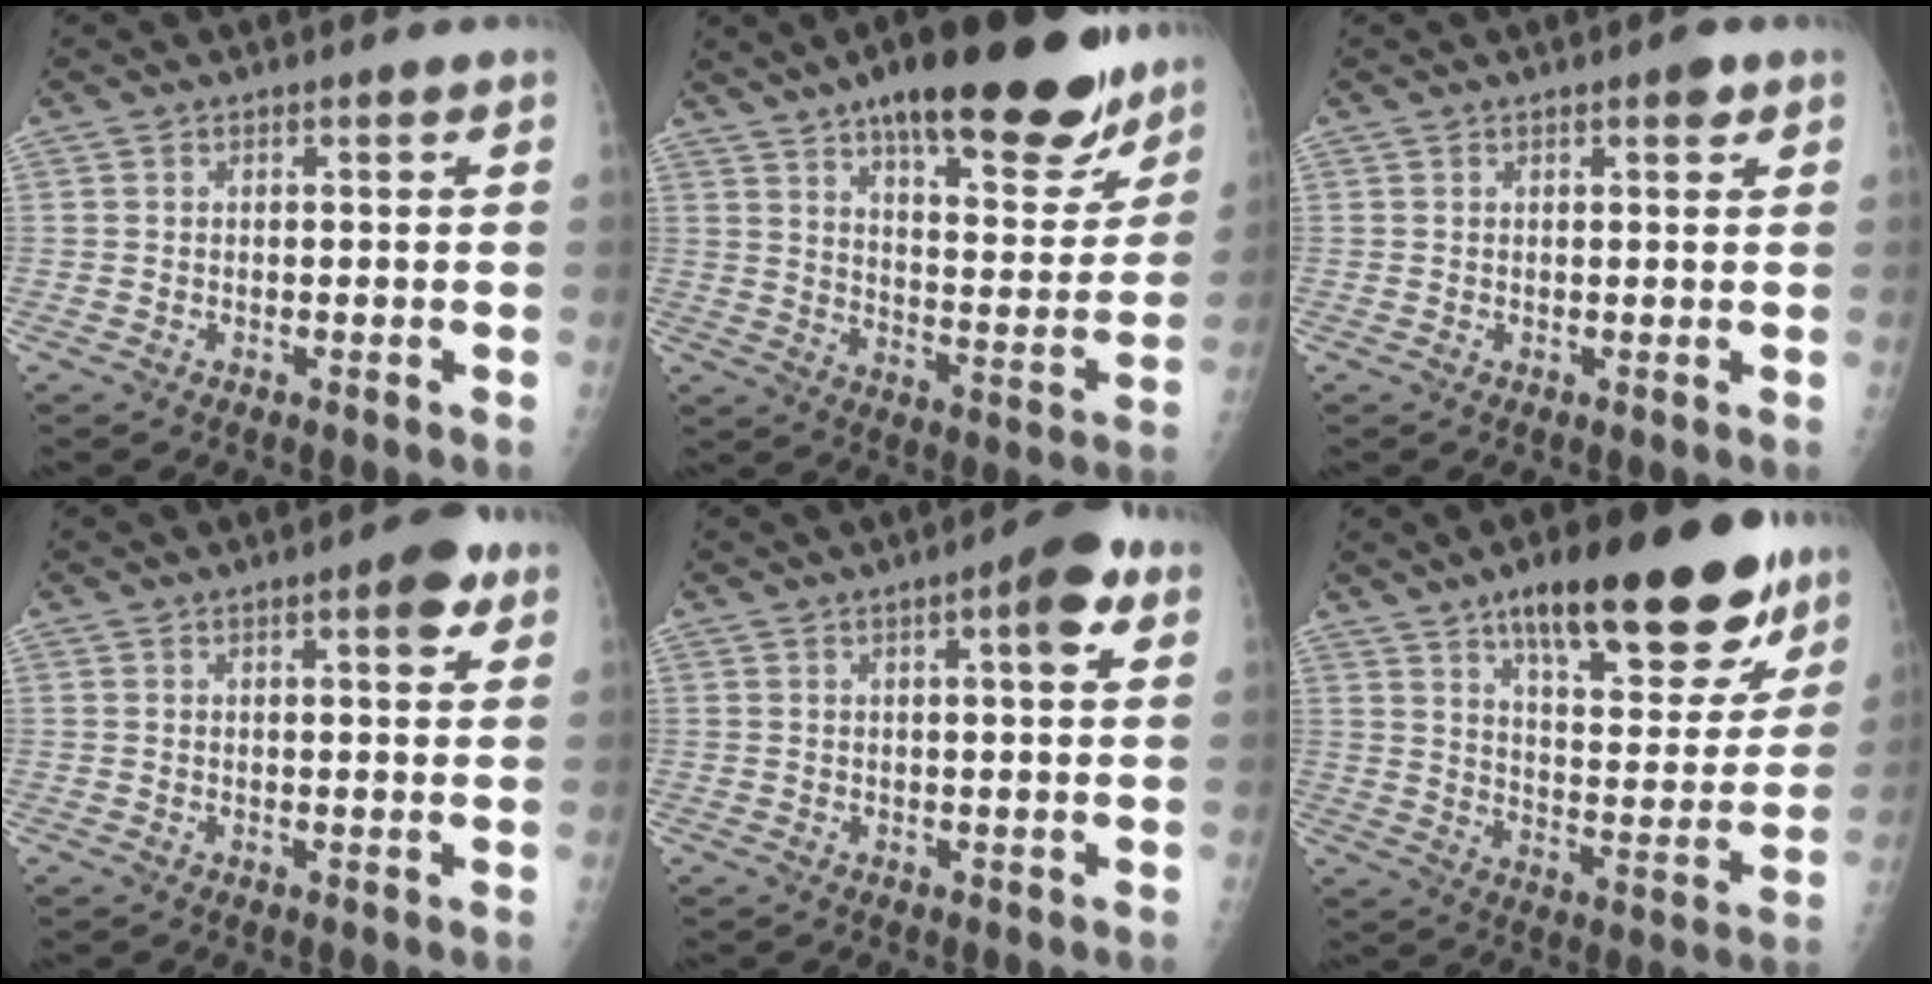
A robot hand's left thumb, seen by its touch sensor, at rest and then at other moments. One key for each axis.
{"total": 26.2, "fx": 18.0, "fy": 8.3, "fz": 17.2, "tx": -0.209, "ty": -0.068, "tz": 0.262}
{"total": 1.8, "fx": 1.1, "fy": 0.6, "fz": 1.3, "tx": -0.014, "ty": -0.003, "tz": 0.012}
{"total": 4.8, "fx": 2.6, "fy": 1.4, "fz": 3.8, "tx": -0.040, "ty": -0.008, "tz": 0.028}
{"total": 6.8, "fx": 3.0, "fy": 1.6, "fz": 5.9, "tx": -0.073, "ty": -0.004, "tz": 0.035}
{"total": 24.5, "fx": 15.5, "fy": 8.1, "fz": 17.2, "tx": -0.201, "ty": -0.055, "tz": 0.231}